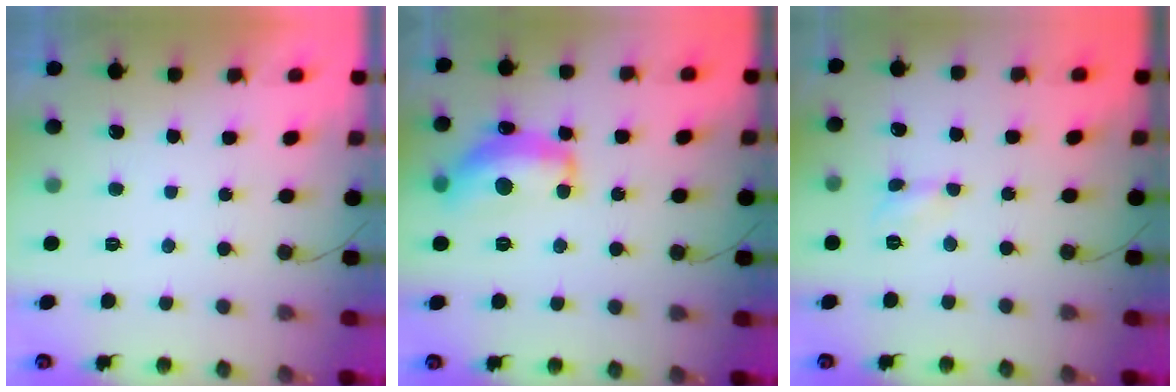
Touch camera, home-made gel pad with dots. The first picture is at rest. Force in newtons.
{"total": 13.9, "press": 13.8, "slide": 0.7}
{"total": 2.8, "press": 2.8, "slide": 0.4}